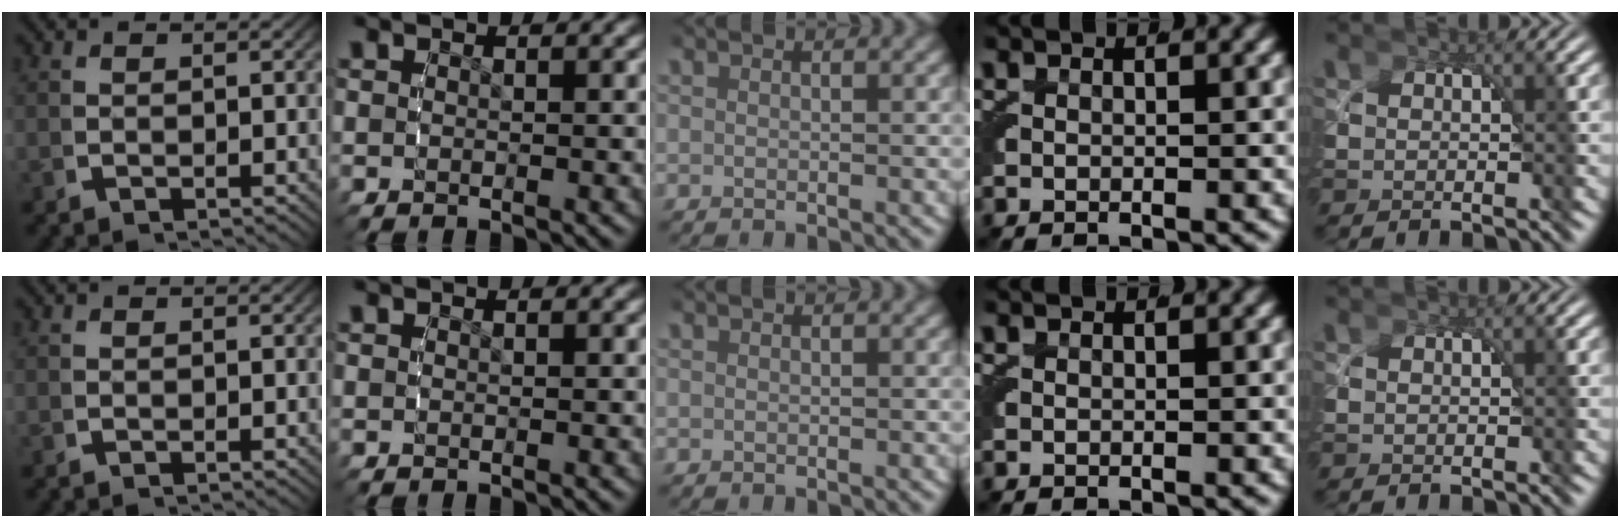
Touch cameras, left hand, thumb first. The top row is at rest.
{}